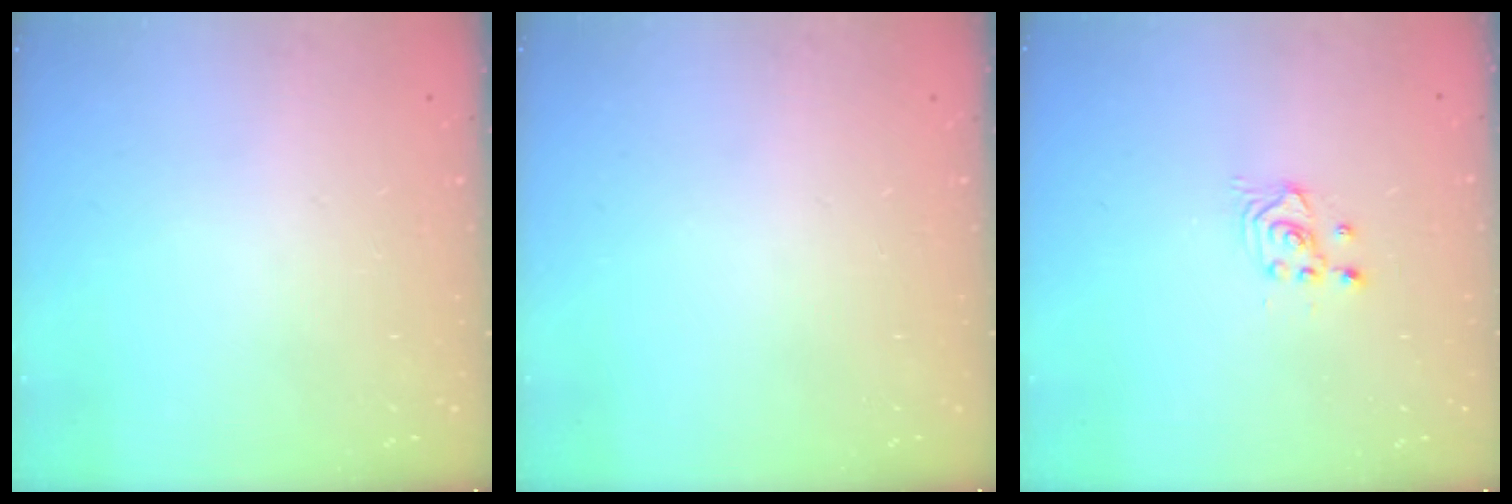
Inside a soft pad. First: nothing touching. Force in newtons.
{"total": 0.0}
{"total": 2.5, "press": 2.5, "slide": 0.3}